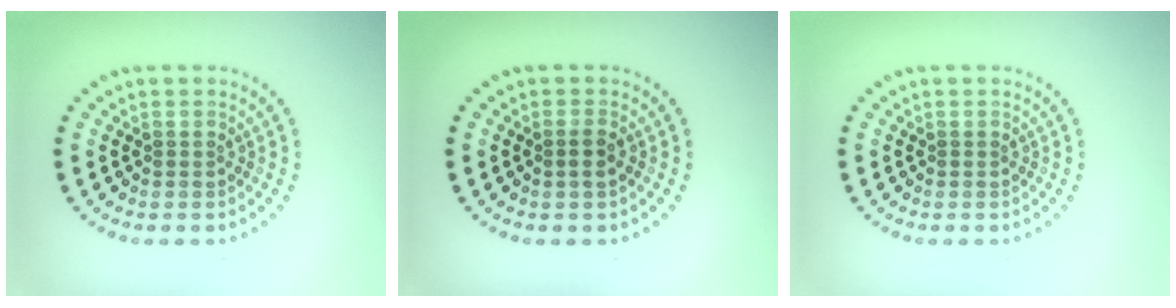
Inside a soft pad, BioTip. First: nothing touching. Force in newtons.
{"total": 1.1, "press": 1.0, "slide": 0.4}
{"total": 0.0}